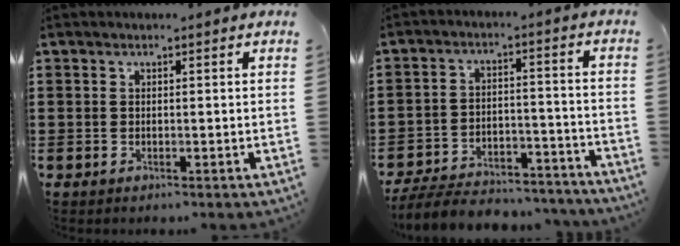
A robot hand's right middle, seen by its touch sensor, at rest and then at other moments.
{"total": 7.3, "force": [-6.9, 1.3, 1.8], "torque": [-0.037, 0.012, -0.135]}